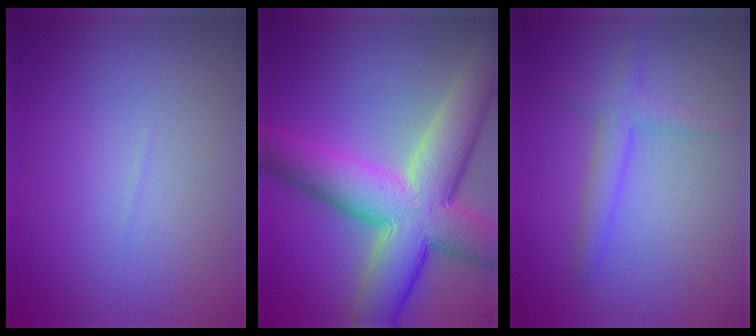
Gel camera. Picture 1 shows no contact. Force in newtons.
{"total": 11.3, "press": 11.3, "slide": 0.8}
{"total": 2.3, "press": 2.3, "slide": 0.1}